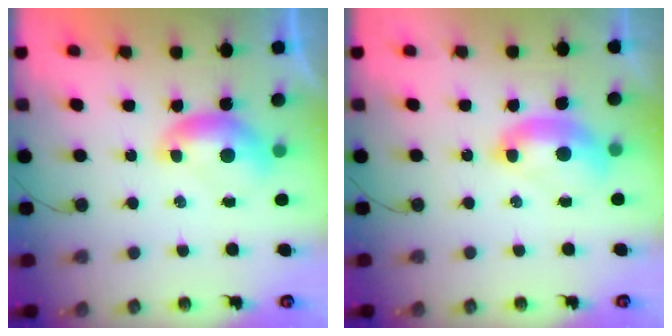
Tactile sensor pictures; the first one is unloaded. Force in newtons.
{"total": 2.5, "press": 2.5, "slide": 0.6}